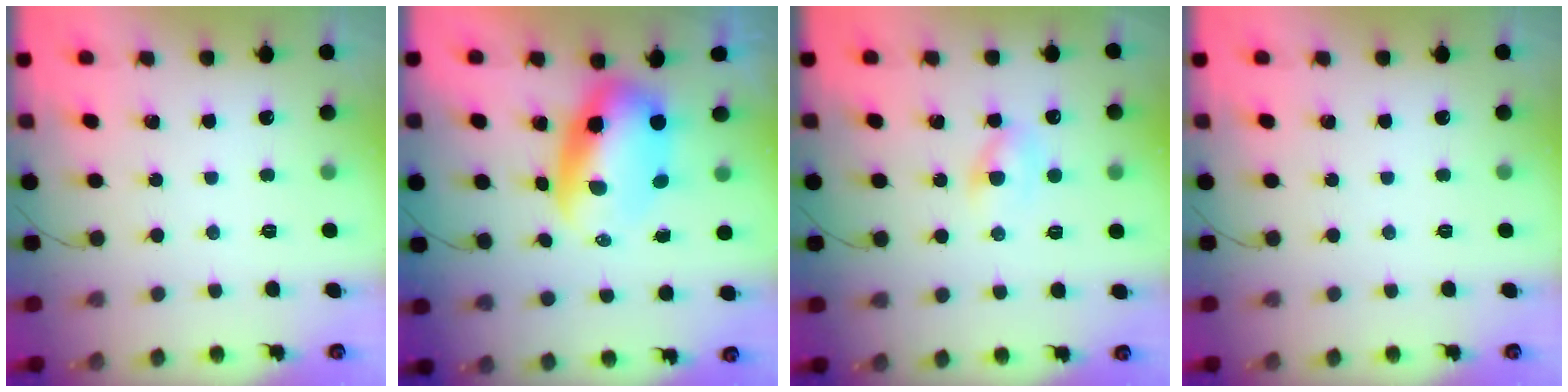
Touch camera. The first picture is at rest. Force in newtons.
{"total": 8.7, "press": 8.4, "slide": 2.2}
{"total": 2.5, "press": 2.3, "slide": 0.9}
{"total": 0.0}